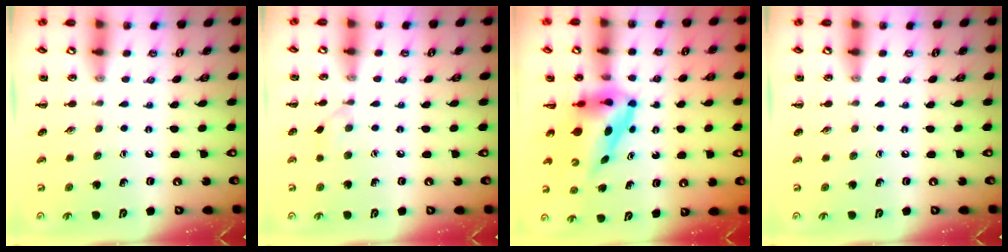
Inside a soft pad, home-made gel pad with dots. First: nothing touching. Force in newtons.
{"total": 3.6, "press": 3.3, "slide": 1.5}
{"total": 5.0, "press": 4.8, "slide": 1.3}
{"total": 0.0}